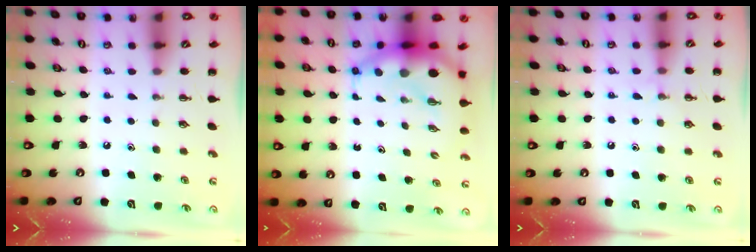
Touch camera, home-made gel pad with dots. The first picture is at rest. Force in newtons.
{"total": 8.1, "press": 7.8, "slide": 2.1}
{"total": 5.9, "press": 5.7, "slide": 1.6}